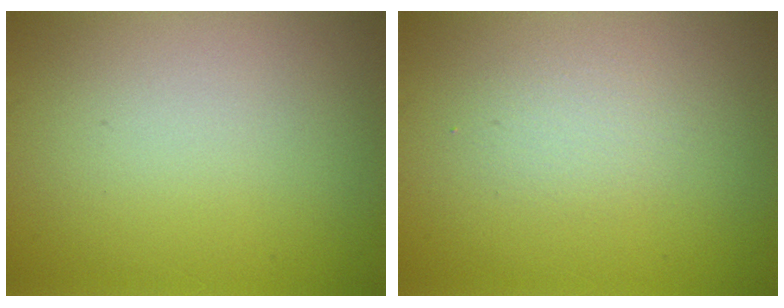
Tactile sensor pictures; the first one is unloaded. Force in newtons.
{"total": 1.6, "press": 1.6, "slide": 0.1}